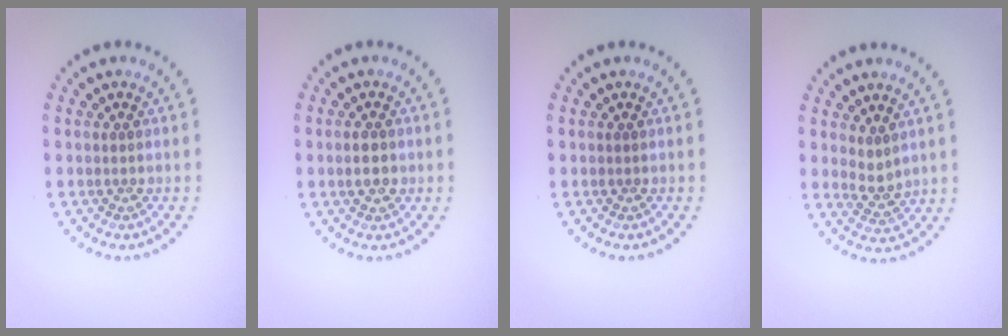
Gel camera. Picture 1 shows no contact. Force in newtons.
{"total": 2.1, "press": 2.1, "slide": 0.2}
{"total": 0.0}
{"total": 1.8, "press": 1.6, "slide": 0.8}